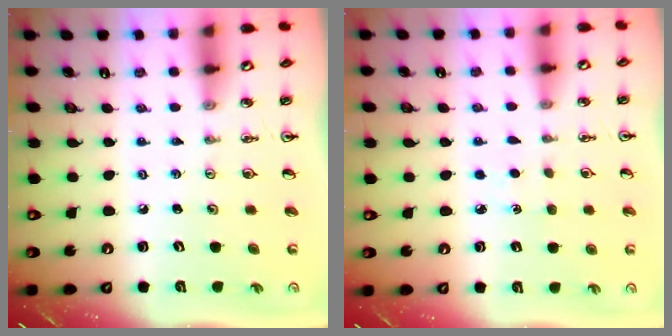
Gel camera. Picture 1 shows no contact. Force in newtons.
{"total": 2.4, "press": 2.4, "slide": 0.3}